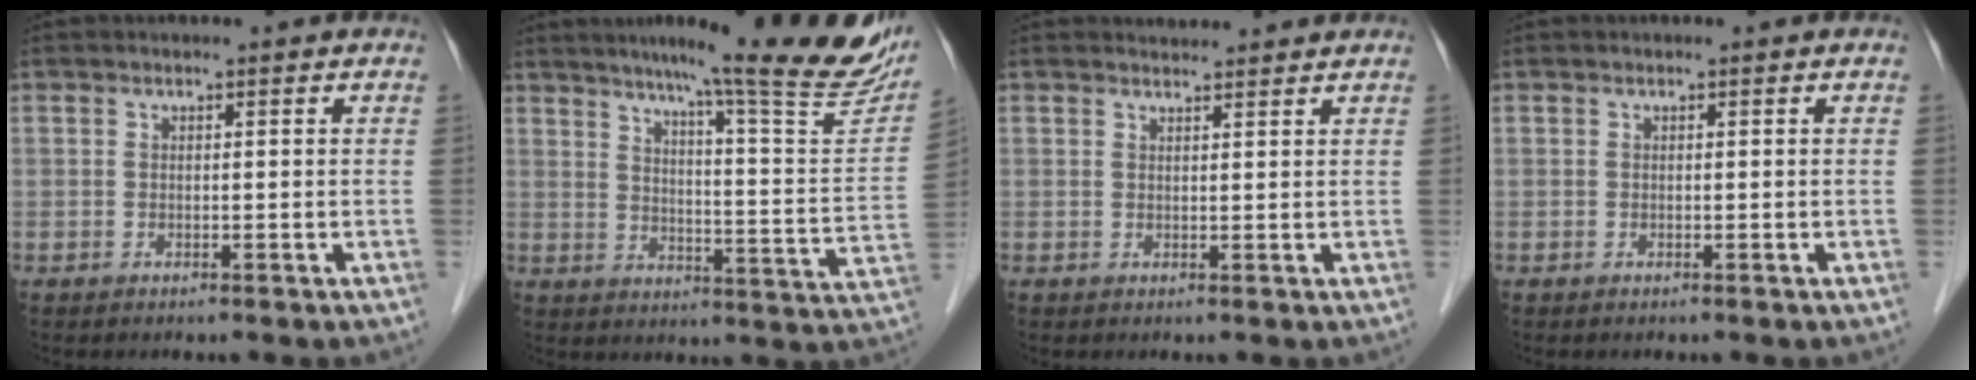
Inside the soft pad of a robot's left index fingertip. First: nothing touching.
{"total": 22.9, "force": [18.6, 0.7, 13.3], "torque": [-0.180, -0.050, 0.232]}
{"total": 2.7, "force": [2.7, 0.4, 0.2], "torque": [-0.012, 0.014, 0.037]}
{"total": 0.0}